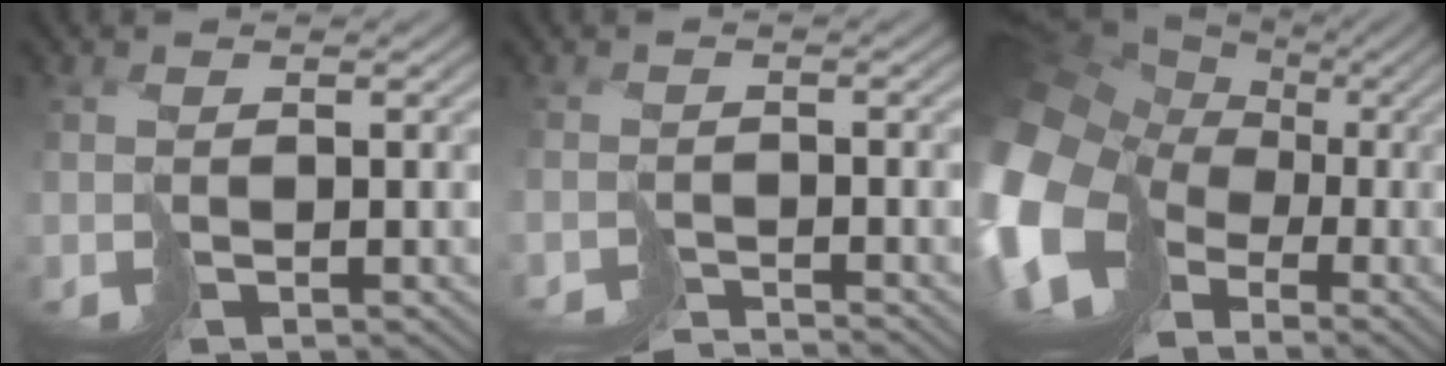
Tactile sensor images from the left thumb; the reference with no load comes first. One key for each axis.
{"total": 5.8, "fx": -5.8, "fy": 0.3, "fz": 0.4, "tx": 0.000, "ty": -0.003, "tz": -0.090}
{"total": 19.4, "fx": -4.7, "fy": 15.1, "fz": 11.2, "tx": -0.308, "ty": -0.043, "tz": -0.069}